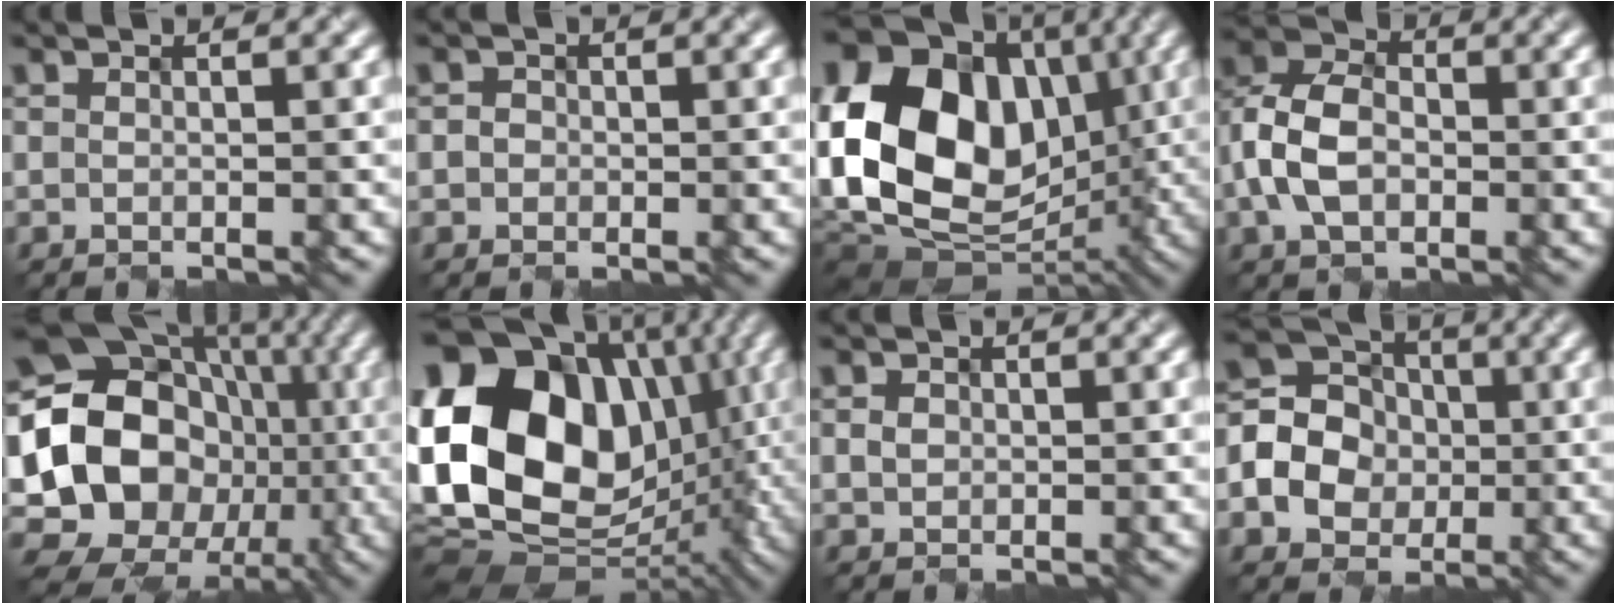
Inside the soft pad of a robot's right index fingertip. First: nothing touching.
{"total": 0.9, "force": [-0.5, 0.7, -0.1], "torque": [0.002, 0.001, -0.008]}
{"total": 18.8, "force": [0.2, 14.3, 12.1], "torque": [-0.206, 0.034, 0.001]}
{"total": 6.0, "force": [-1.2, 4.4, 4.0], "torque": [-0.088, 0.007, -0.031]}
{"total": 20.8, "force": [-4.0, 17.9, 9.8], "torque": [-0.168, 0.013, -0.105]}
{"total": 19.6, "force": [2.3, 15.0, 12.3], "torque": [-0.249, 0.016, 0.057]}
{"total": 0.7, "force": [-0.2, 0.7, 0.1], "torque": [-0.003, -0.001, 0.002]}
{"total": 7.0, "force": [-1.4, 6.2, 2.8], "torque": [-0.062, 0.008, -0.044]}